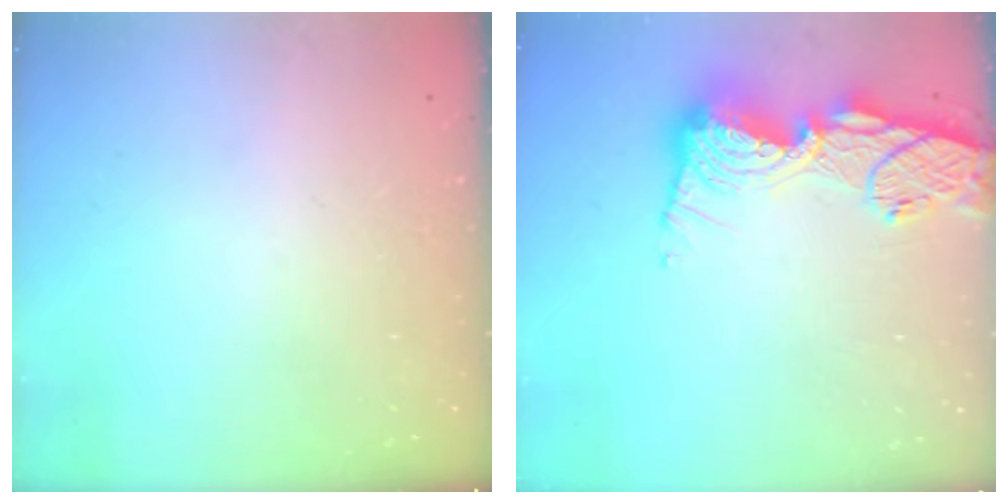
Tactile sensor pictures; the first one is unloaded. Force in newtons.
{"total": 16.5, "press": 16.4, "slide": 1.6}